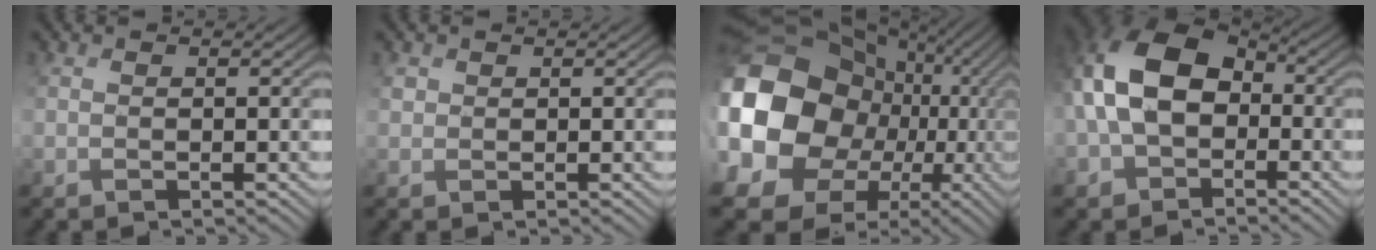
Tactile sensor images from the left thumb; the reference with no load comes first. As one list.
[{"total": 1.0, "force": [0.5, 0.8, 0.2], "torque": [-0.005, 0.000, 0.009]}, {"total": 23.0, "force": [-0.6, 19.6, 12.1], "torque": [-0.323, -0.047, -0.010]}, {"total": 12.5, "force": [-0.8, 8.6, 8.9], "torque": [-0.211, 0.000, -0.026]}]